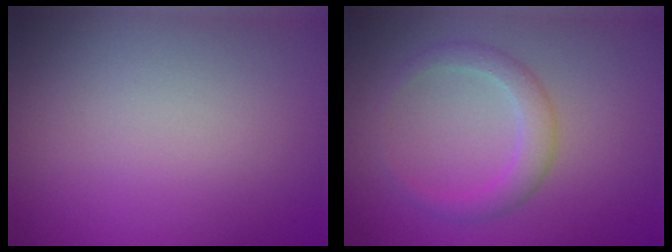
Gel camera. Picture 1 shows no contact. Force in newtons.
{"total": 2.4, "press": 2.4, "slide": 0.1}